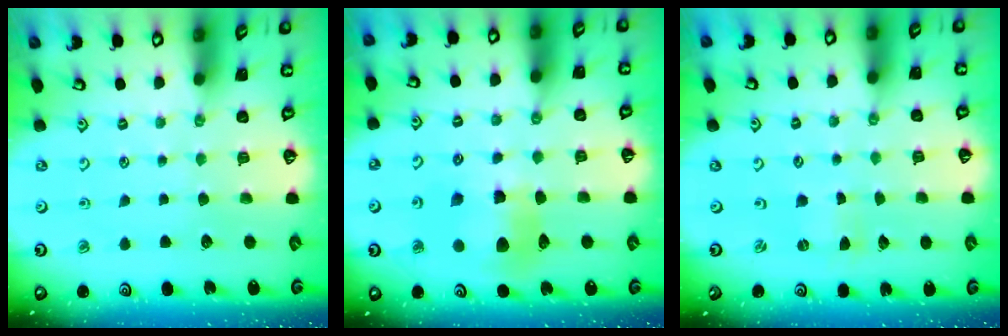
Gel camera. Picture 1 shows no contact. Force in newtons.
{"total": 10.3, "press": 10.2, "slide": 1.4}
{"total": 0.0}